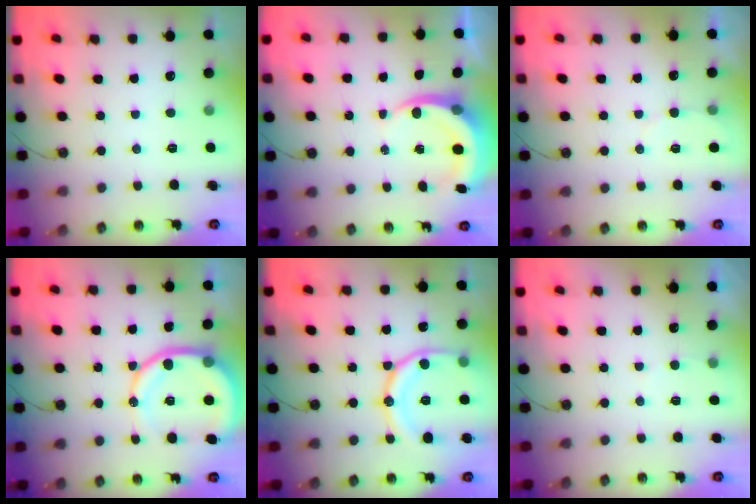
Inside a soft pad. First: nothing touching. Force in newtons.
{"total": 5.9, "press": 5.9, "slide": 0.6}
{"total": 2.8, "press": 2.8, "slide": 0.3}
{"total": 13.6, "press": 13.5, "slide": 1.8}
{"total": 17.3, "press": 17.2, "slide": 1.9}
{"total": 3.0, "press": 2.9, "slide": 0.3}